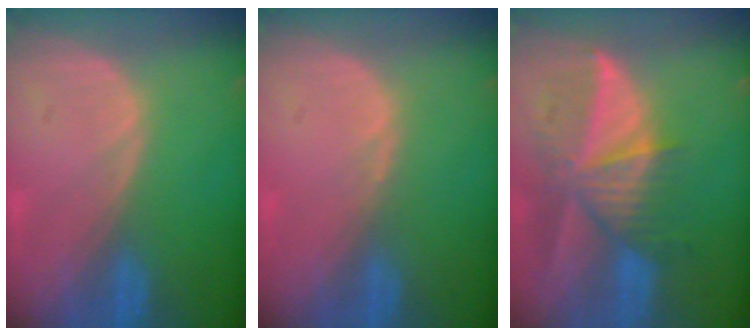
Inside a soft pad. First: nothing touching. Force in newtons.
{"total": 0.6, "press": 0.5, "slide": 0.3}
{"total": 9.8, "press": 8.6, "slide": 4.7}